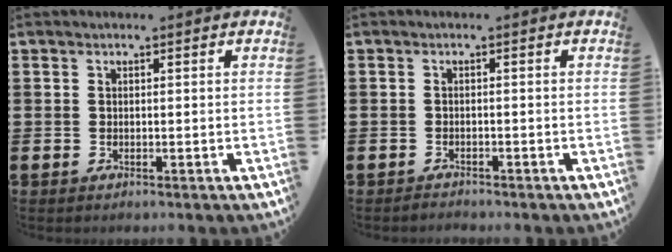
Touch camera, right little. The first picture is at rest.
{"total": 1.0, "force": [-1.0, 0.0, -0.1], "torque": [-0.002, 0.001, -0.021]}